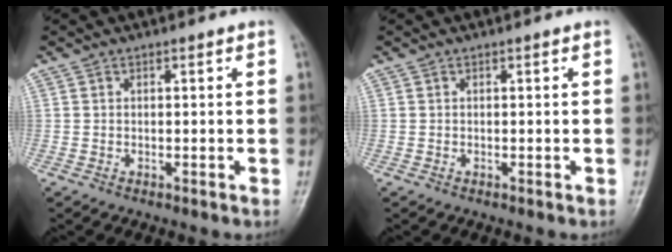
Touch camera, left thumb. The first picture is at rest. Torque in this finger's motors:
{"motor_torque": [0.00, 0.00, -0.08, -0.08, 0.00]}